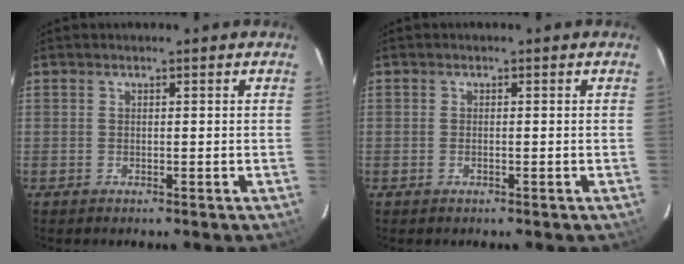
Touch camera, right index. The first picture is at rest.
{"total": 0.6, "force": [-0.2, 0.2, 0.5], "torque": [-0.010, 0.000, -0.004]}